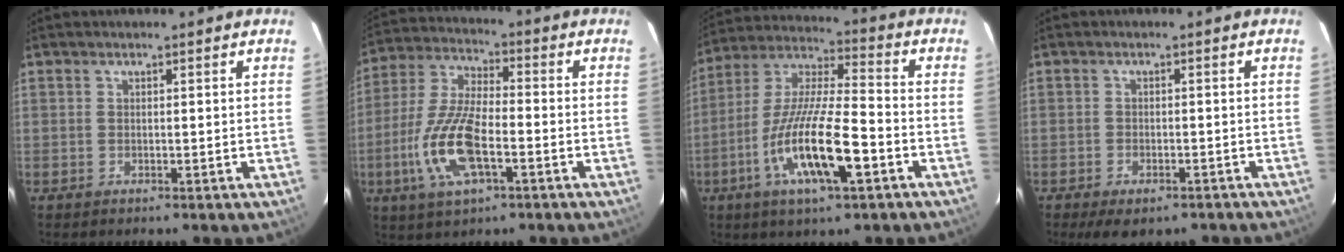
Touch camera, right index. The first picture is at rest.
{"total": 14.3, "force": [-4.8, 5.3, 12.4], "torque": [-0.270, -0.007, -0.092]}
{"total": 16.8, "force": [-6.6, 3.7, 15.0], "torque": [-0.301, -0.018, -0.125]}
{"total": 7.5, "force": [-5.6, 3.1, 4.0], "torque": [-0.087, -0.018, -0.077]}